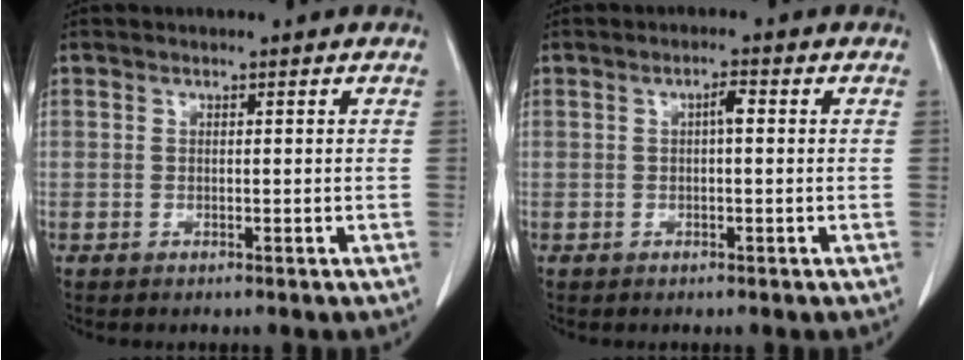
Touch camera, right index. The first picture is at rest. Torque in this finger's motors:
{"motor_torque": [0.20, -0.08, 0.01, 0.03]}